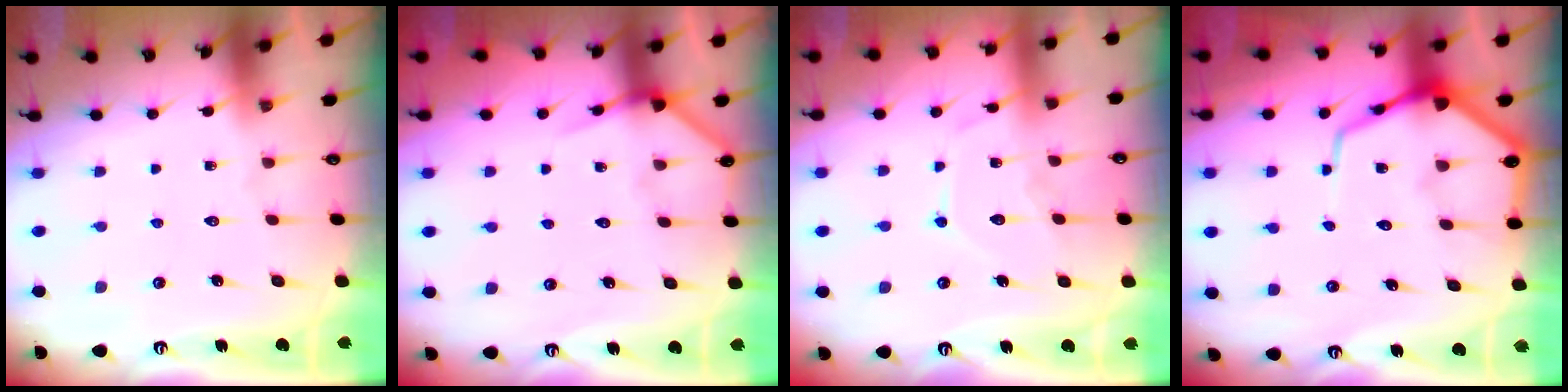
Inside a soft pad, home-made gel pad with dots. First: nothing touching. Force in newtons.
{"total": 6.5, "press": 6.5, "slide": 0.3}
{"total": 10.1, "press": 10.0, "slide": 0.9}
{"total": 9.6, "press": 9.6, "slide": 1.0}